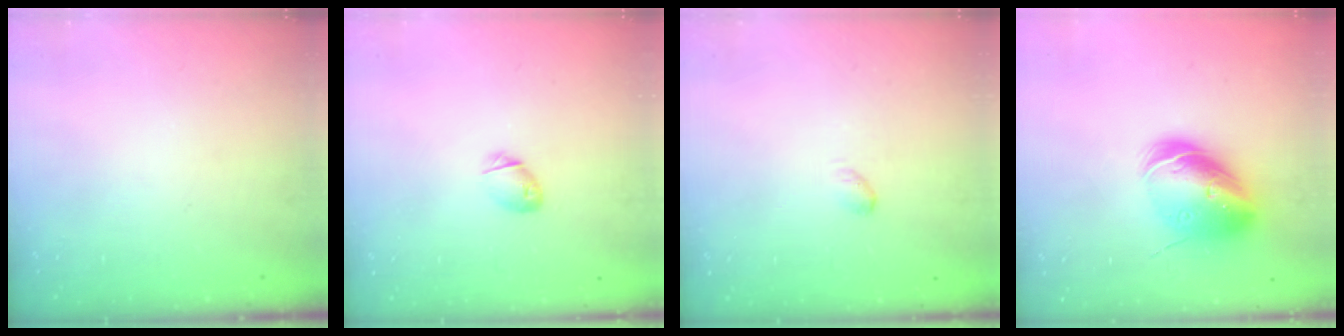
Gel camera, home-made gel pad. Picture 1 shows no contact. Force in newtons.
{"total": 4.2, "press": 4.1, "slide": 0.7}
{"total": 2.8, "press": 2.7, "slide": 0.5}
{"total": 16.0, "press": 15.8, "slide": 2.6}